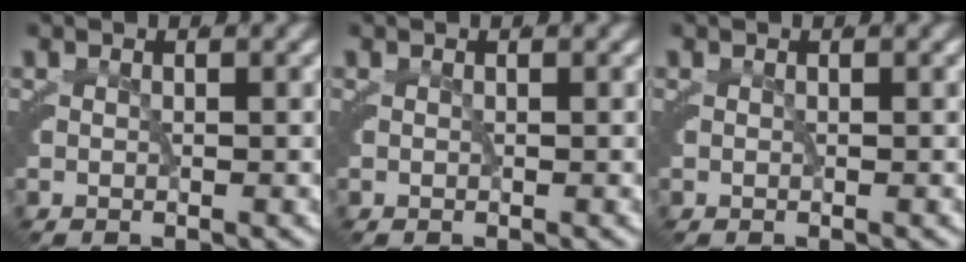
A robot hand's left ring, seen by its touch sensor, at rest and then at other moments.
{"total": 0.0}
{"total": 0.0}